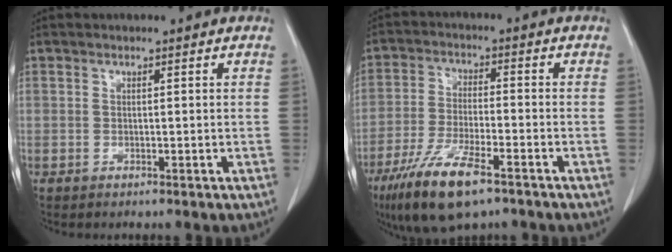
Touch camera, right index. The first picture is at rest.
{"total": 11.6, "force": [-7.3, 2.5, 8.6], "torque": [-0.169, -0.022, -0.127]}